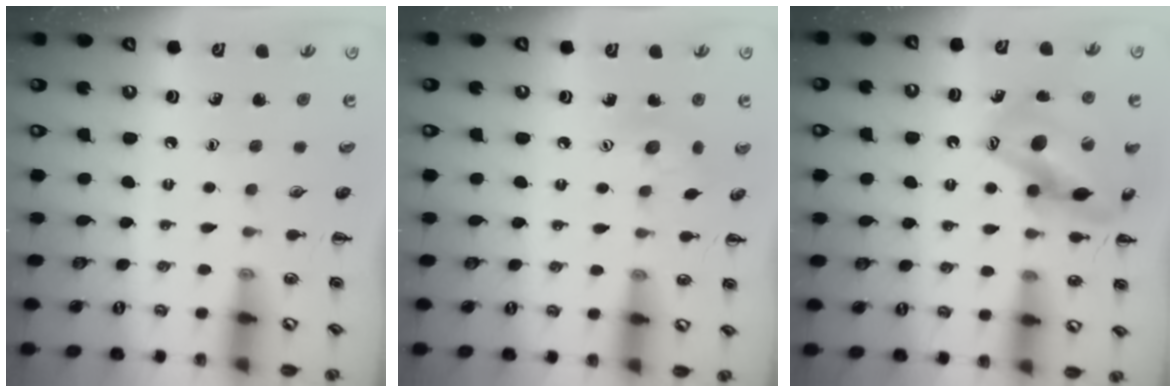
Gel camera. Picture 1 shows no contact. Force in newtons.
{"total": 6.9, "press": 6.8, "slide": 1.3}
{"total": 15.3, "press": 14.8, "slide": 3.9}